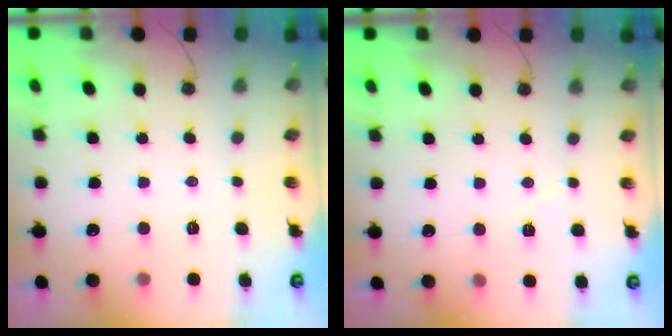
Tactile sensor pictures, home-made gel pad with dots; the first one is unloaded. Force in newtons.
{"total": 2.9, "press": 2.7, "slide": 1.2}